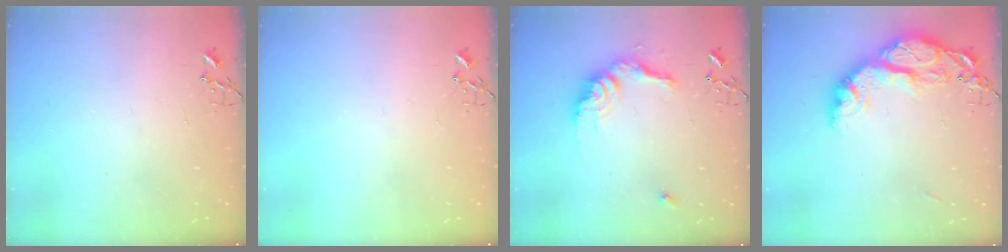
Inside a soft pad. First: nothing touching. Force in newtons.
{"total": 0.0}
{"total": 15.2, "press": 15.2, "slide": 0.9}
{"total": 18.7, "press": 18.6, "slide": 1.8}